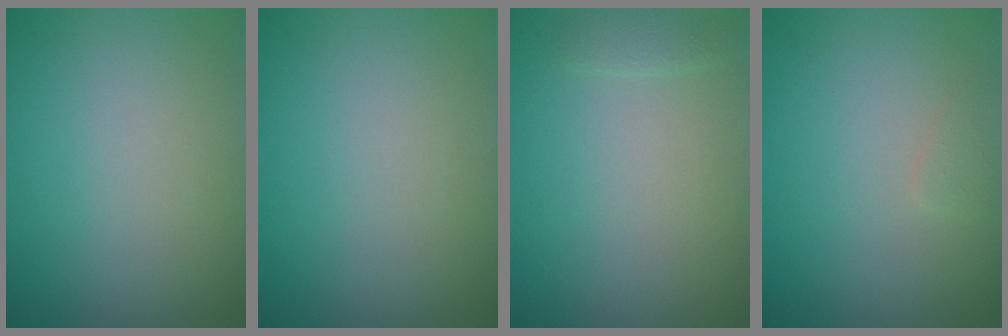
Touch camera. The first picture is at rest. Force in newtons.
{"total": 0.0}
{"total": 0.8, "press": 0.8, "slide": 0.1}
{"total": 0.6, "press": 0.6, "slide": 0.1}